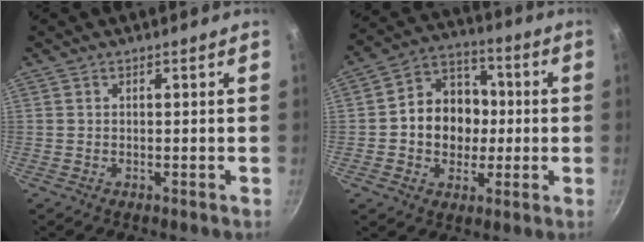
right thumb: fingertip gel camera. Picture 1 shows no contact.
{"total": 13.4, "force": [-0.5, 11.2, 7.4], "torque": [-0.077, 0.024, -0.022]}